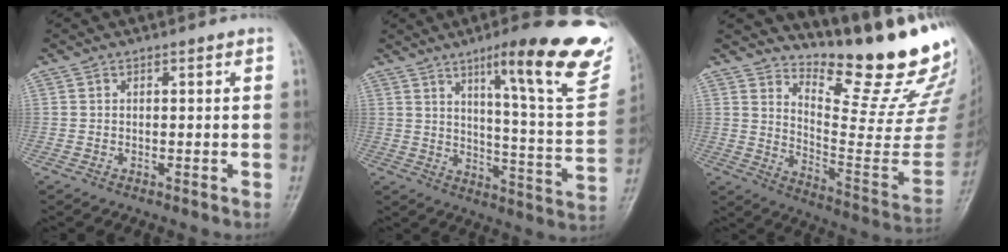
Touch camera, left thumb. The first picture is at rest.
{"total": 23.3, "force": [13.9, 4.0, 18.2], "torque": [-0.215, -0.067, 0.194]}
{"total": 22.7, "force": [18.5, 4.7, 12.2], "torque": [-0.140, -0.175, 0.261]}